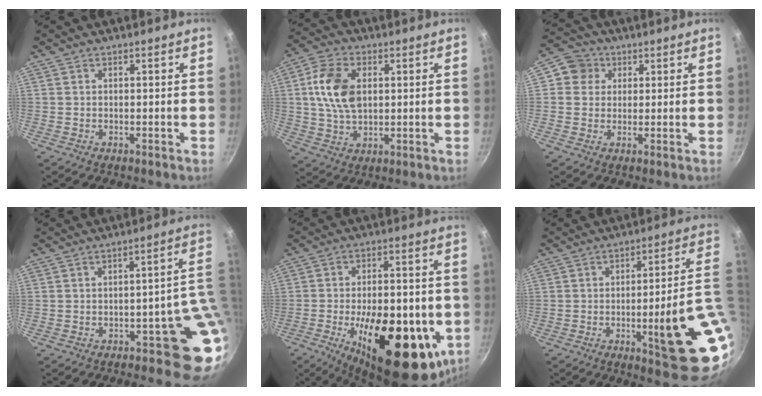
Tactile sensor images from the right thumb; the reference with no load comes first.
{"total": 11.6, "force": [1.9, 7.4, 8.6], "torque": [-0.151, 0.007, 0.032]}
{"total": 5.8, "force": [1.7, 5.4, 1.5], "torque": [0.015, 0.006, 0.015]}
{"total": 9.6, "force": [-1.1, 4.2, 8.5], "torque": [-0.042, 0.022, -0.012]}
{"total": 26.8, "force": [-7.3, 12.2, 22.7], "torque": [-0.312, 0.004, -0.095]}
{"total": 18.8, "force": [-3.6, 3.5, 18.1], "torque": [-0.213, 0.016, -0.040]}